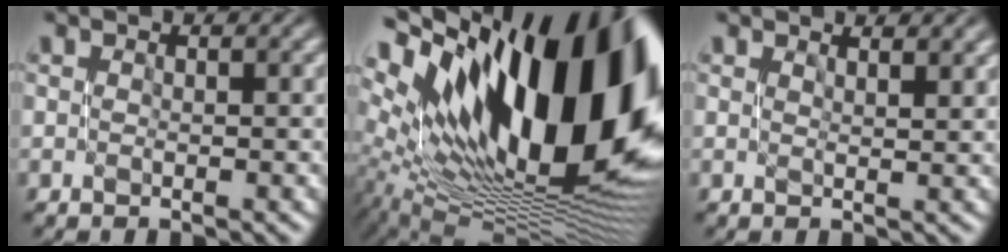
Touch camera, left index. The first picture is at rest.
{"total": 19.9, "force": [6.2, 9.5, 16.4], "torque": [-0.254, 0.040, 0.097]}
{"total": 2.3, "force": [1.9, 0.7, 1.2], "torque": [-0.008, 0.002, 0.027]}